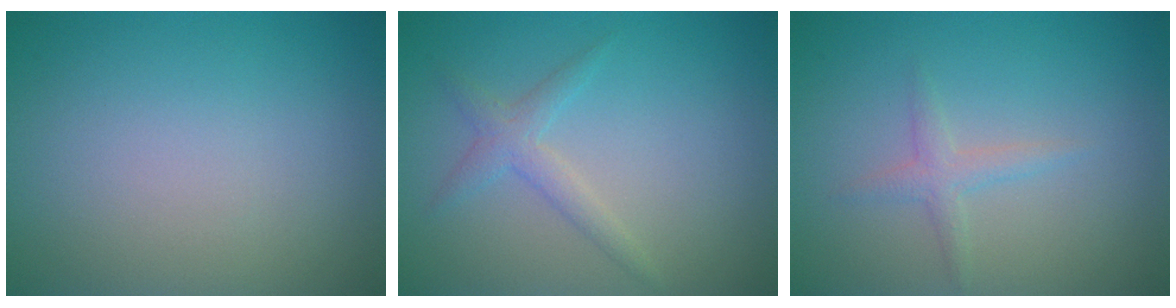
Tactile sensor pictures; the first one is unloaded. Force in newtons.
{"total": 2.0, "press": 2.0, "slide": 0.0}
{"total": 1.5, "press": 1.5, "slide": 0.1}